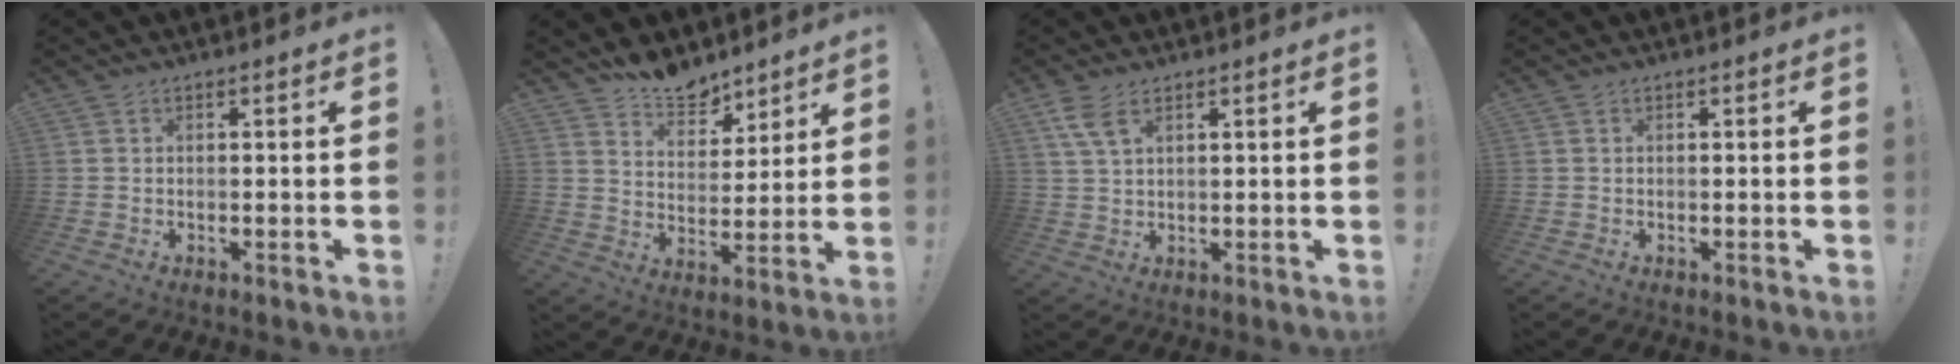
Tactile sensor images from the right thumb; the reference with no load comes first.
{"total": 9.5, "force": [8.2, 4.4, 2.0], "torque": [-0.029, -0.065, 0.156]}
{"total": 4.9, "force": [2.8, 1.8, 3.6], "torque": [-0.072, -0.006, 0.052]}
{"total": 0.0}